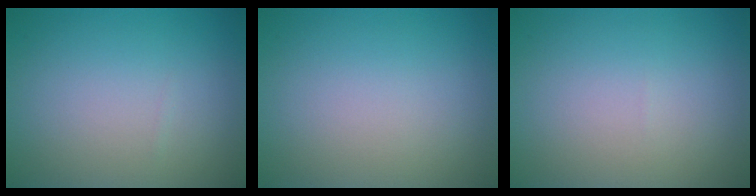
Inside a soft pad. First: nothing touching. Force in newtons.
{"total": 0.0}
{"total": 0.0}